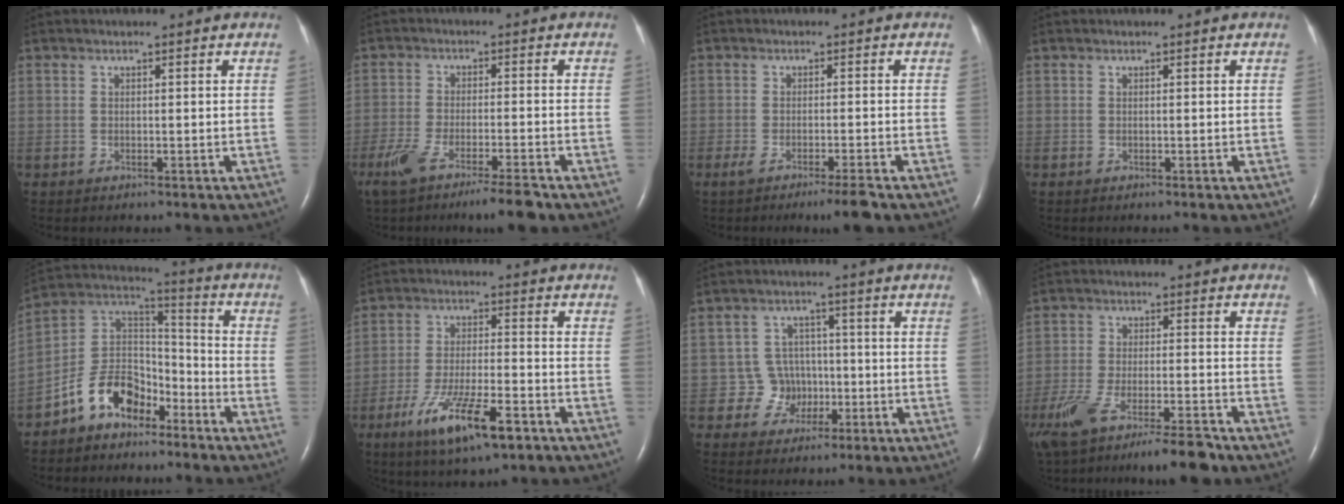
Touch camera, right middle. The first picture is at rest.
{"total": 9.4, "force": [-6.7, 0.8, 6.5], "torque": [-0.116, -0.019, -0.110]}
{"total": 4.0, "force": [-2.8, -0.4, 2.8], "torque": [-0.054, -0.011, -0.051]}
{"total": 0.0}
{"total": 10.7, "force": [-7.1, 6.2, 5.0], "torque": [-0.106, 0.039, -0.139]}
{"total": 11.6, "force": [-6.4, 2.3, 9.4], "torque": [-0.181, -0.019, -0.108]}
{"total": 5.3, "force": [-1.4, 5.1, 0.1], "torque": [0.009, 0.017, -0.018]}
{"total": 13.5, "force": [-10.1, 2.0, 8.7], "torque": [-0.172, -0.025, -0.172]}